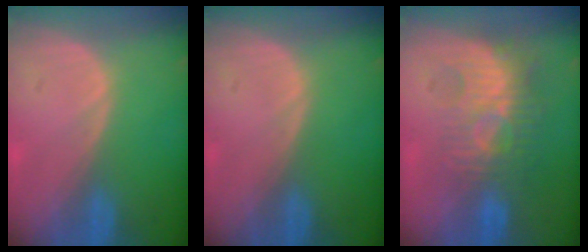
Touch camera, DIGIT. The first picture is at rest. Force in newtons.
{"total": 0.0}
{"total": 9.8, "press": 8.5, "slide": 4.8}